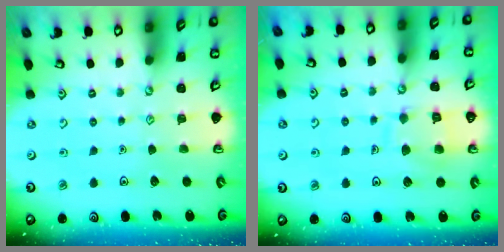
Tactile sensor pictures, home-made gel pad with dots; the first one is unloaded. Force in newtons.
{"total": 10.1, "press": 10.0, "slide": 0.9}